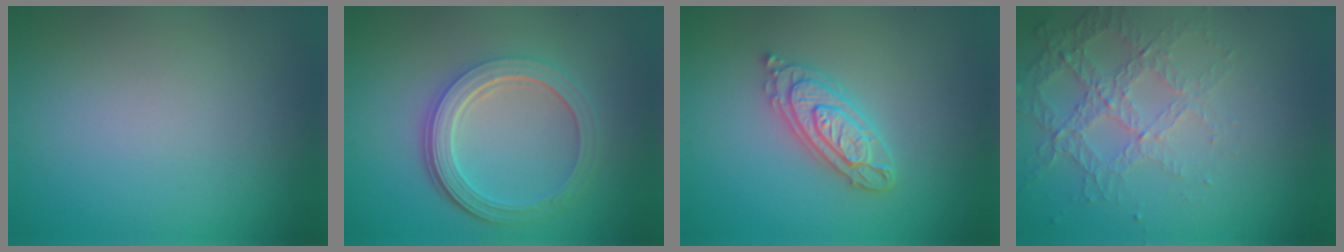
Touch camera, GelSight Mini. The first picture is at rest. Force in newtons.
{"total": 5.4, "press": 3.9, "slide": 3.7}
{"total": 4.0, "press": 4.0, "slide": 0.6}
{"total": 4.3, "press": 3.0, "slide": 3.0}